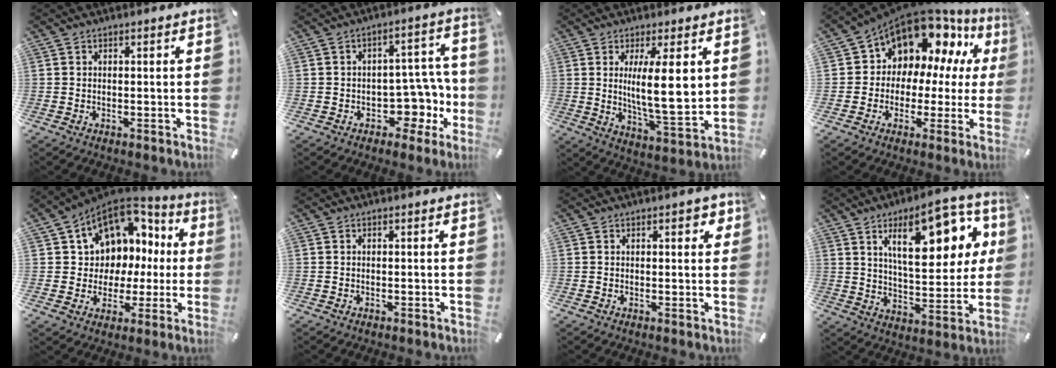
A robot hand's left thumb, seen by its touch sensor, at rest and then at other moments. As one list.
[{"total": 12.1, "force": [-2.6, 8.5, 8.2], "torque": [-0.080, 0.002, -0.036]}, {"total": 14.3, "force": [3.0, 3.9, 13.4], "torque": [-0.225, -0.023, 0.042]}, {"total": 12.2, "force": [8.9, 7.5, 3.6], "torque": [-0.073, -0.081, 0.160]}, {"total": 11.2, "force": [4.6, 9.5, 3.8], "torque": [-0.071, -0.049, 0.088]}, {"total": 0.0}, {"total": 2.1, "force": [0.9, 1.1, 1.6], "torque": [-0.017, -0.001, 0.011]}, {"total": 20.8, "force": [9.2, 8.7, 16.5], "torque": [-0.237, -0.031, 0.141]}]